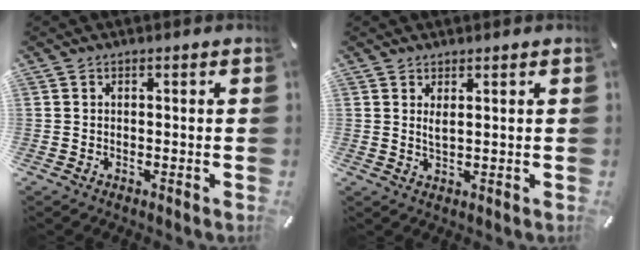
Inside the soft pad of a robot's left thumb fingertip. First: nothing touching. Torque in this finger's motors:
{"motor_torque": [0.35, 0.24, 0.25, -0.35, 0.01]}